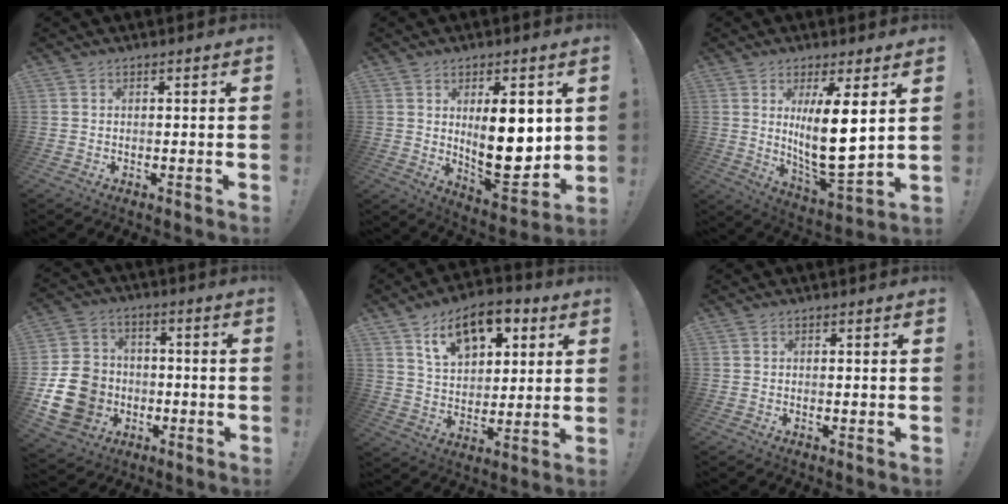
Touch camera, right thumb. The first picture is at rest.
{"total": 15.7, "force": [2.7, 6.2, 14.2], "torque": [-0.215, -0.032, 0.044]}
{"total": 14.3, "force": [3.9, 3.8, 13.2], "torque": [-0.229, -0.042, 0.058]}
{"total": 17.2, "force": [-4.3, 14.5, 8.1], "torque": [-0.147, 0.033, -0.066]}
{"total": 14.7, "force": [8.3, 8.6, 8.5], "torque": [-0.126, -0.038, 0.149]}
{"total": 0.0}